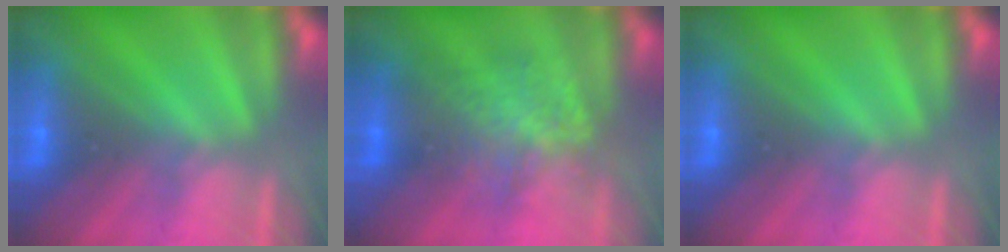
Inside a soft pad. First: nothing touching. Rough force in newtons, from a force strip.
{"total": 2.3}
{"total": 0.0}